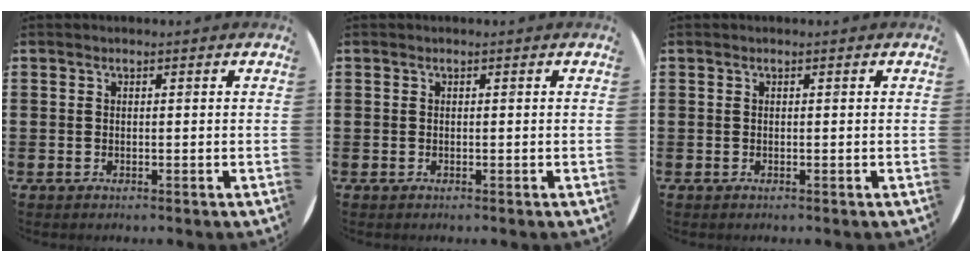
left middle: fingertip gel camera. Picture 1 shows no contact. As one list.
[{"total": 0.0}, {"total": 0.0}]